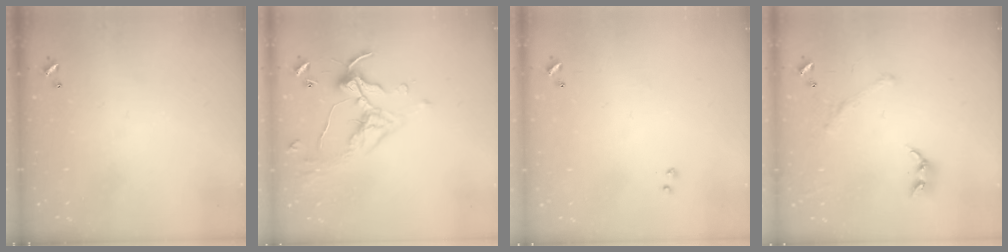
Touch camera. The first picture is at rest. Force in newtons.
{"total": 1.5, "press": 1.5, "slide": 0.2}
{"total": 8.2, "press": 8.2, "slide": 0.5}
{"total": 2.3, "press": 2.0, "slide": 1.0}